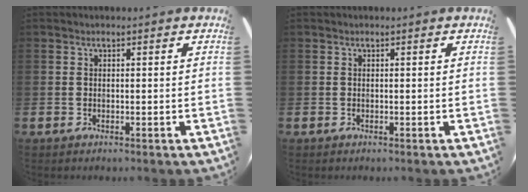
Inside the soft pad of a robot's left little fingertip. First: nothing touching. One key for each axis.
{"total": 0.0}